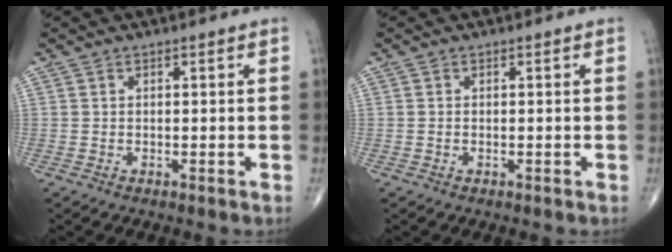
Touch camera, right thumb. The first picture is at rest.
{"total": 0.0}